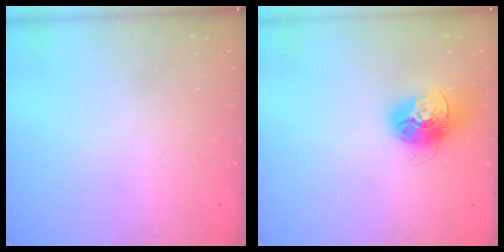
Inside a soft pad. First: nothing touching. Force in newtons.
{"total": 14.8, "press": 14.7, "slide": 1.4}